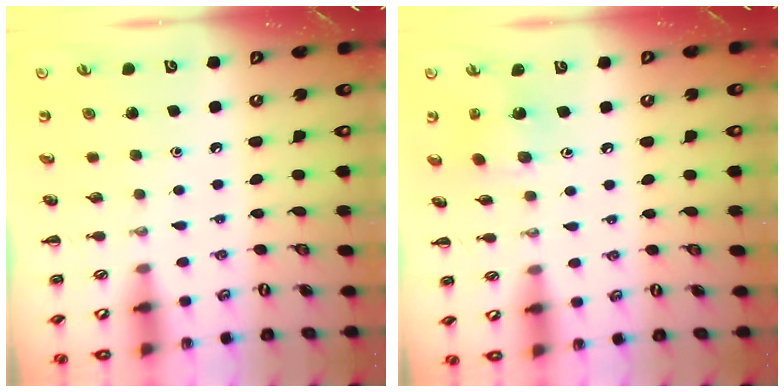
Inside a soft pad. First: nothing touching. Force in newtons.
{"total": 2.3, "press": 2.2, "slide": 0.5}